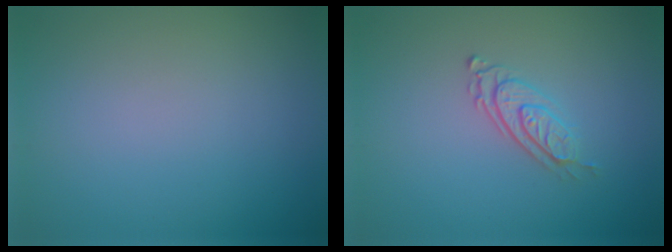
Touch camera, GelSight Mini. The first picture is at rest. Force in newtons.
{"total": 2.8, "press": 2.0, "slide": 2.0}